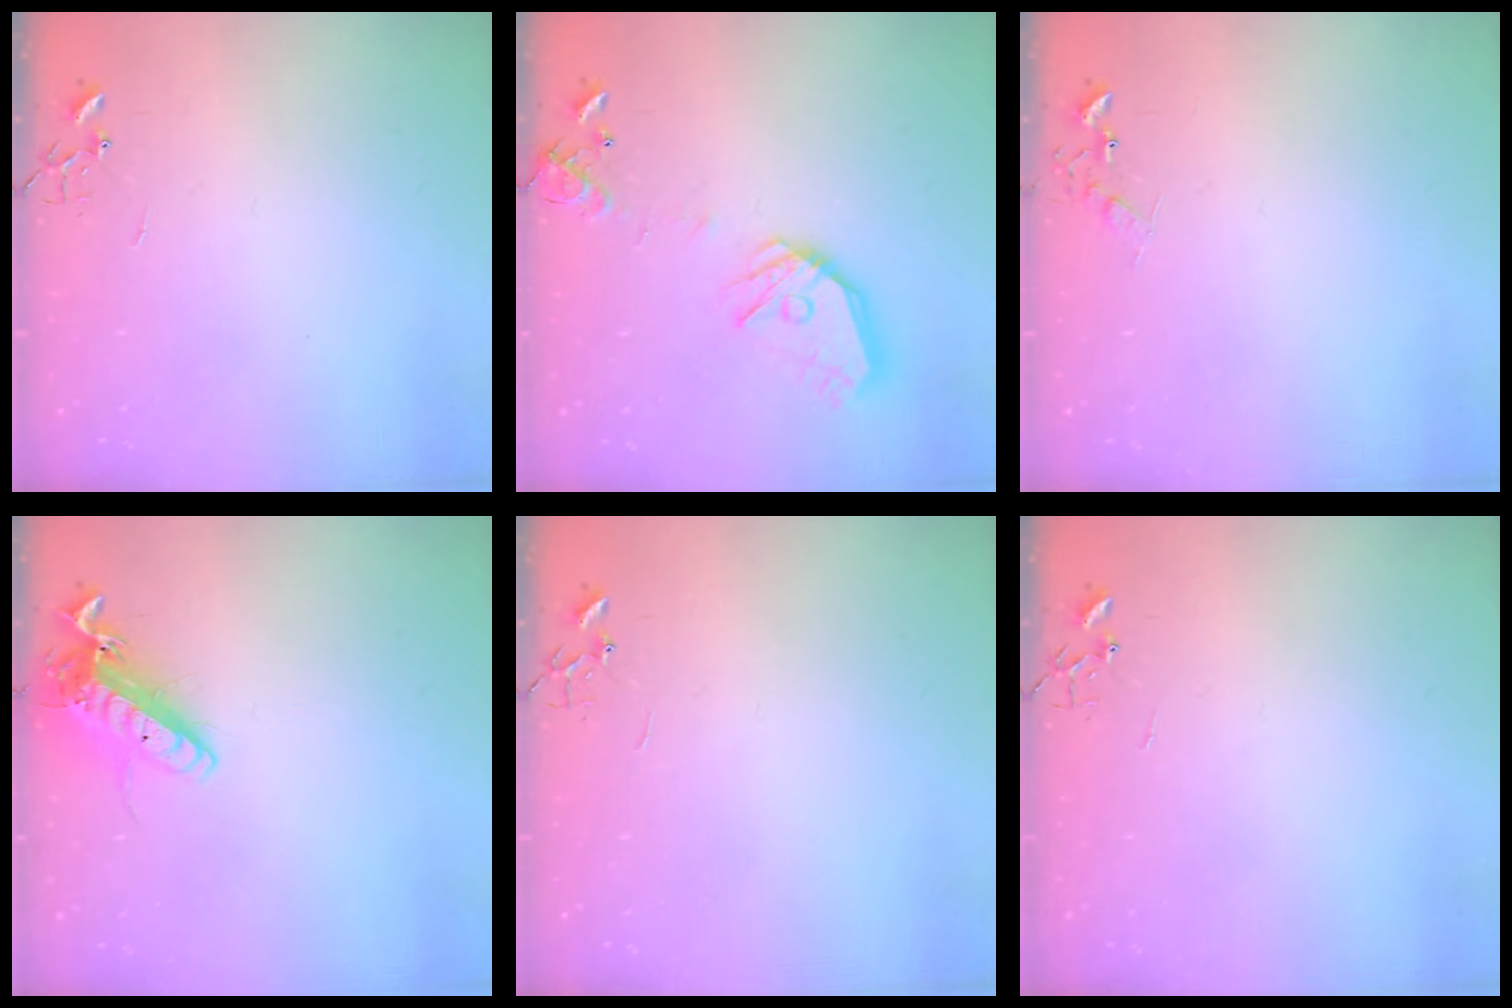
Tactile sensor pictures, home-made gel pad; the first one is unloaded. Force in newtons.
{"total": 15.6, "press": 15.5, "slide": 1.7}
{"total": 6.9, "press": 6.9, "slide": 0.5}
{"total": 14.7, "press": 14.5, "slide": 1.8}
{"total": 0.0}
{"total": 0.0}